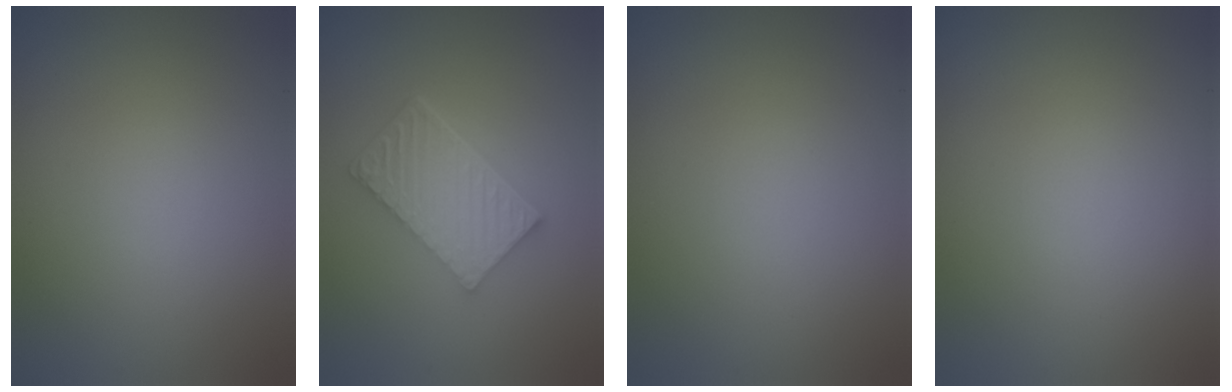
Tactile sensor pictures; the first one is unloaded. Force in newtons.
{"total": 6.0, "press": 4.4, "slide": 4.0}
{"total": 0.0}
{"total": 0.0}